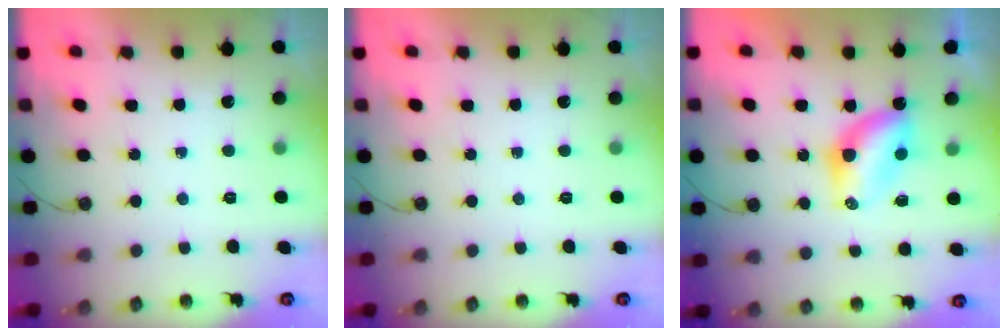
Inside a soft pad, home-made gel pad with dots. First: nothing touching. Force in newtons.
{"total": 0.0}
{"total": 6.5, "press": 6.5, "slide": 0.1}